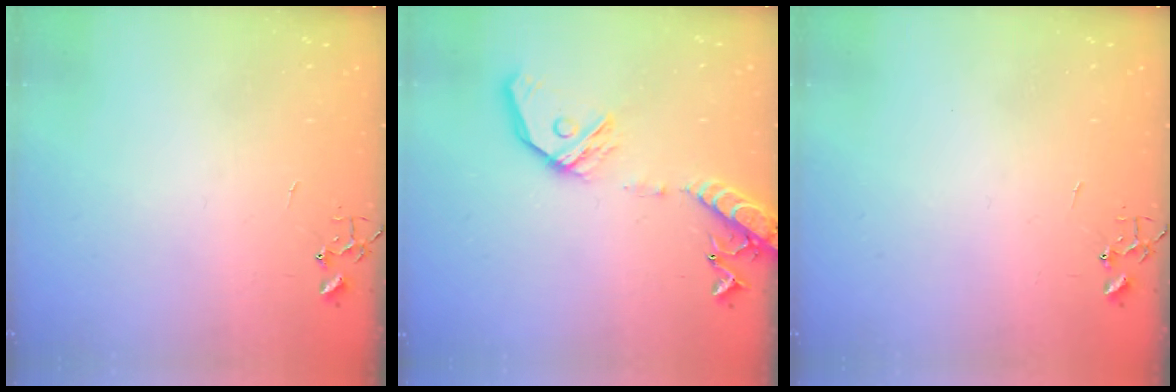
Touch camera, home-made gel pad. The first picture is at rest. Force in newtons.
{"total": 16.3, "press": 16.0, "slide": 3.2}
{"total": 0.0}